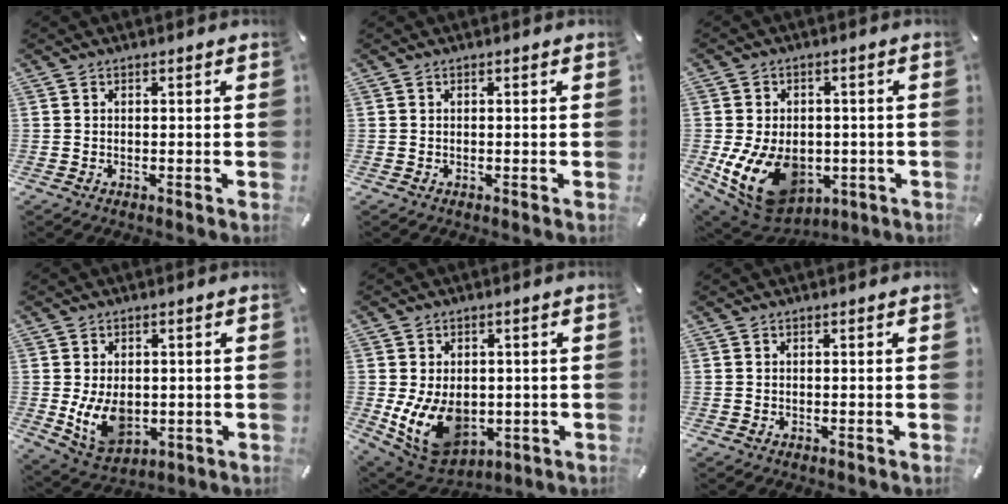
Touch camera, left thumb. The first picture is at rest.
{"total": 0.0}
{"total": 15.6, "force": [-4.4, 11.3, 9.9], "torque": [-0.184, 0.014, -0.065]}
{"total": 9.4, "force": [-0.6, 7.0, 6.3], "torque": [-0.116, 0.000, -0.006]}
{"total": 12.9, "force": [-2.0, 9.6, 8.4], "torque": [-0.153, -0.001, -0.026]}
{"total": 0.0}